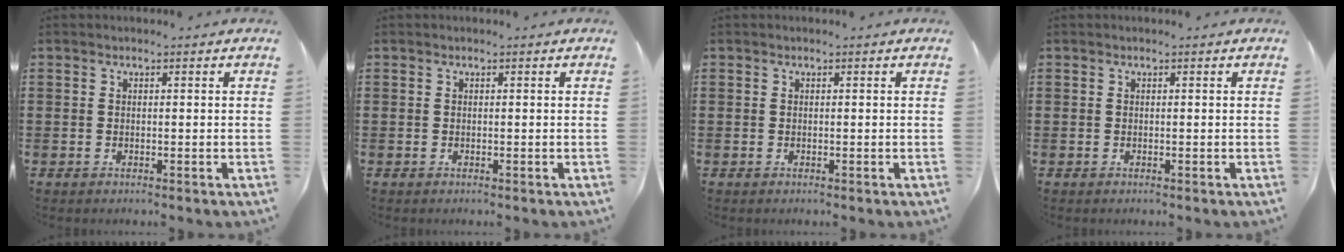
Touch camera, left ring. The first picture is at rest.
{"total": 0.0}
{"total": 0.0}
{"total": 0.0}